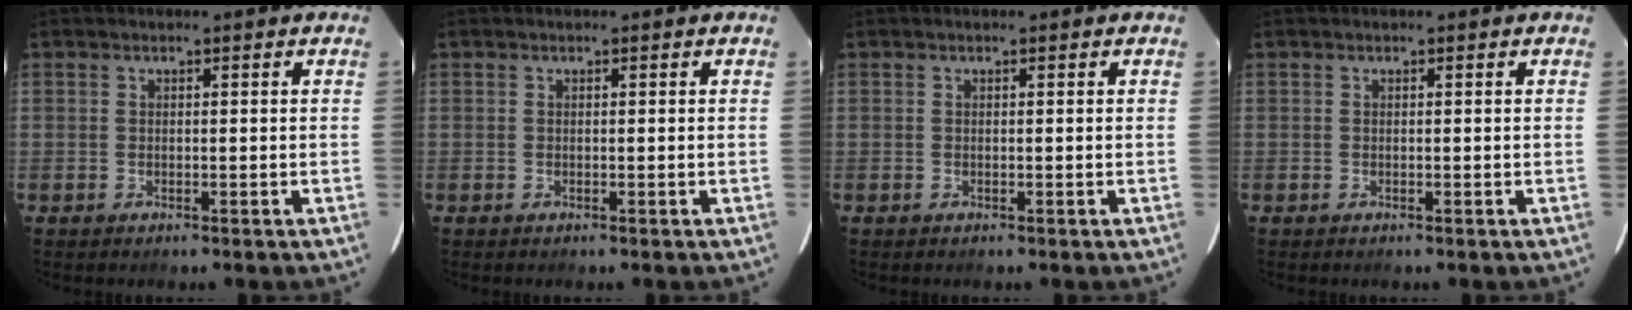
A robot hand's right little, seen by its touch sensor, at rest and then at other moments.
{"total": 0.0}
{"total": 0.0}
{"total": 0.0}